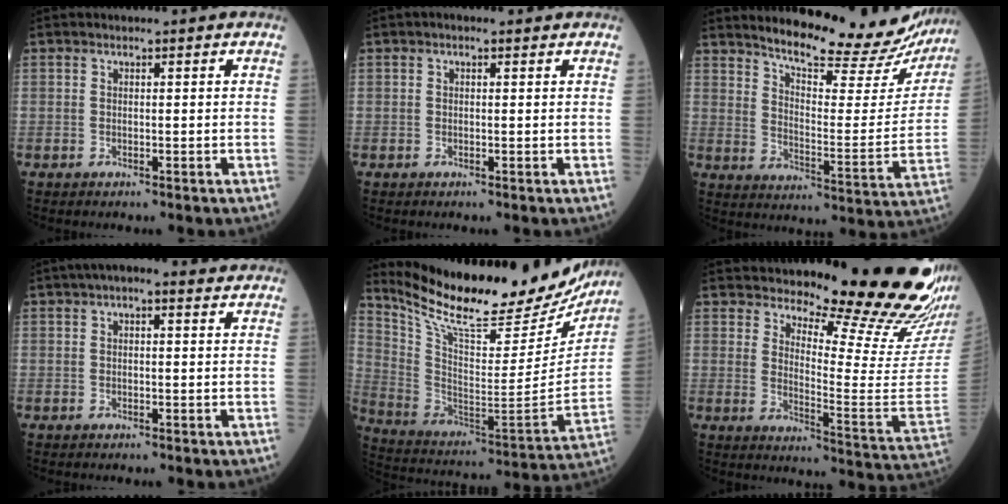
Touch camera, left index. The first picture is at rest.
{"total": 0.9, "force": [0.4, 0.4, 0.7], "torque": [-0.015, 0.008, 0.002]}
{"total": 21.3, "force": [19.6, 3.8, 7.3], "torque": [-0.097, -0.061, 0.249]}
{"total": 4.5, "force": [2.8, 1.5, 3.2], "torque": [-0.051, 0.034, 0.038]}
{"total": 28.2, "force": [24.5, 6.5, 12.3], "torque": [-0.219, -0.060, 0.354]}
{"total": 22.1, "force": [18.4, 1.2, 12.2], "torque": [-0.170, -0.108, 0.232]}